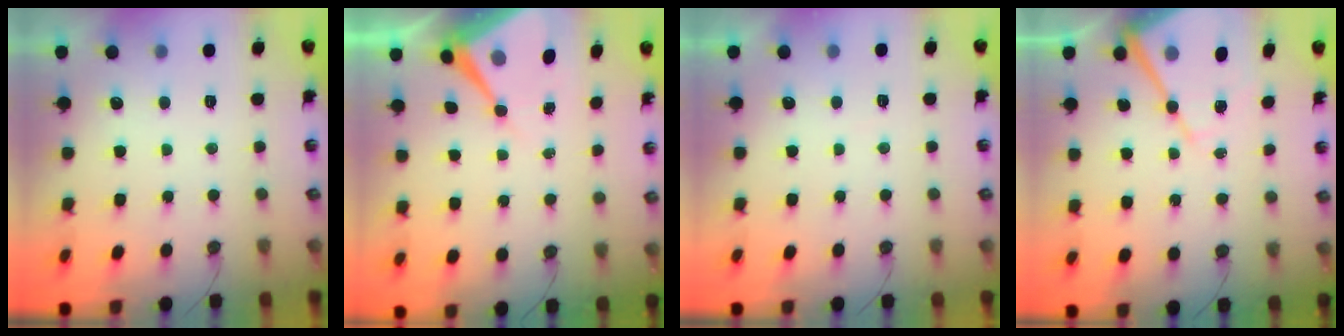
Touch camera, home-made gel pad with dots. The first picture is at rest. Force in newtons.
{"total": 9.7, "press": 9.7, "slide": 0.3}
{"total": 2.7, "press": 2.7, "slide": 0.6}
{"total": 12.5, "press": 12.4, "slide": 1.0}